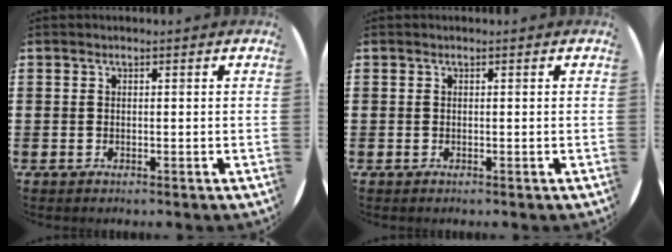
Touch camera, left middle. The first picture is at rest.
{"total": 0.0}